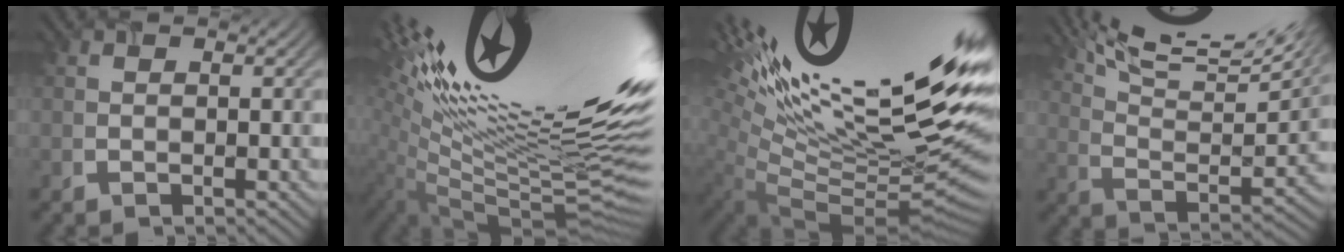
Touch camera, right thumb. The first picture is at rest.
{"total": 20.9, "force": [8.6, 4.6, 18.5], "torque": [-0.262, 0.060, 0.133]}
{"total": 20.1, "force": [9.0, 5.2, 17.2], "torque": [-0.240, 0.059, 0.142]}
{"total": 15.2, "force": [10.2, 3.3, 10.8], "torque": [-0.196, 0.004, 0.155]}